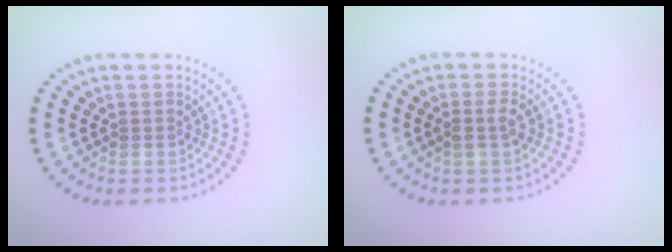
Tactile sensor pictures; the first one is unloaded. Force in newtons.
{"total": 1.5, "press": 1.3, "slide": 0.6}